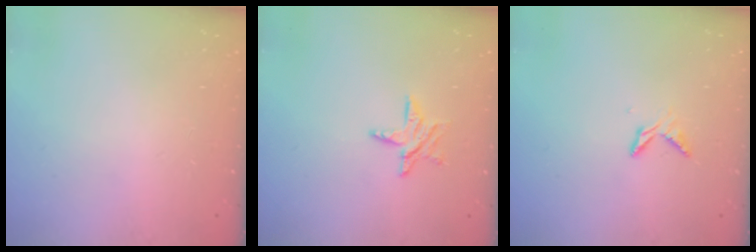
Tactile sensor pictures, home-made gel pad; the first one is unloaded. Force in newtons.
{"total": 6.5, "press": 6.5, "slide": 0.3}
{"total": 4.8, "press": 4.8, "slide": 0.5}